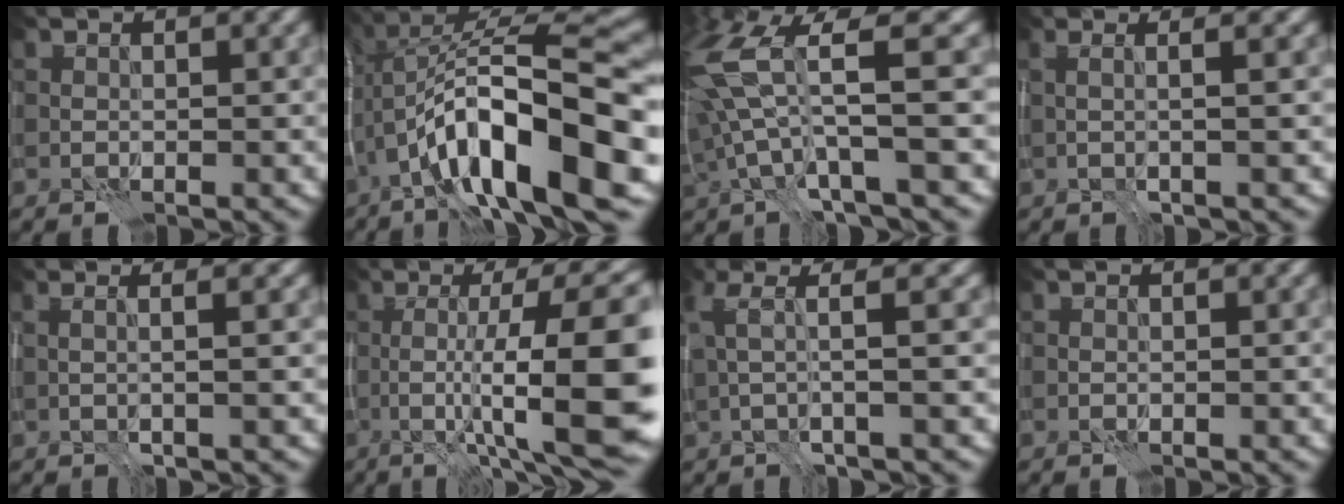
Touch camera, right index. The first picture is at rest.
{"total": 16.1, "force": [-4.6, 5.1, 14.6], "torque": [-0.232, 0.033, -0.075]}
{"total": 9.0, "force": [1.2, 2.4, 8.5], "torque": [-0.183, 0.005, 0.016]}
{"total": 3.5, "force": [0.6, 1.3, 3.2], "torque": [-0.032, 0.016, -0.018]}
{"total": 3.1, "force": [0.7, 1.1, 2.8], "torque": [-0.029, 0.013, -0.019]}
{"total": 14.6, "force": [-1.4, 3.3, 14.1], "torque": [-0.190, 0.017, -0.017]}
{"total": 4.8, "force": [1.4, 1.0, 4.5], "torque": [-0.080, 0.013, 0.021]}
{"total": 0.0}